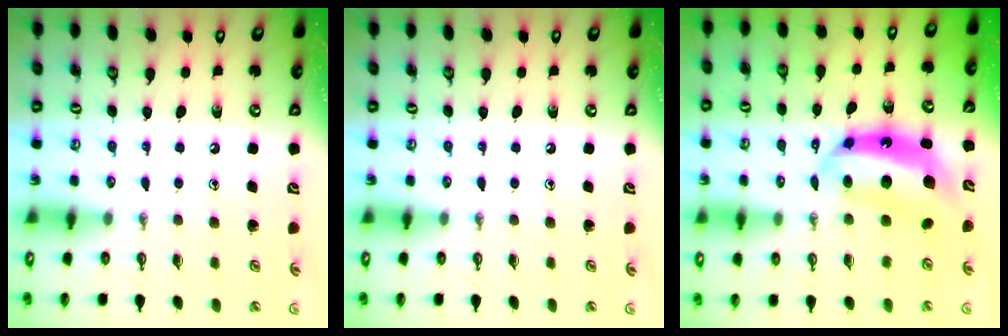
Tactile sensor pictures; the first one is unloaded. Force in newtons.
{"total": 0.0}
{"total": 8.7, "press": 8.6, "slide": 0.9}